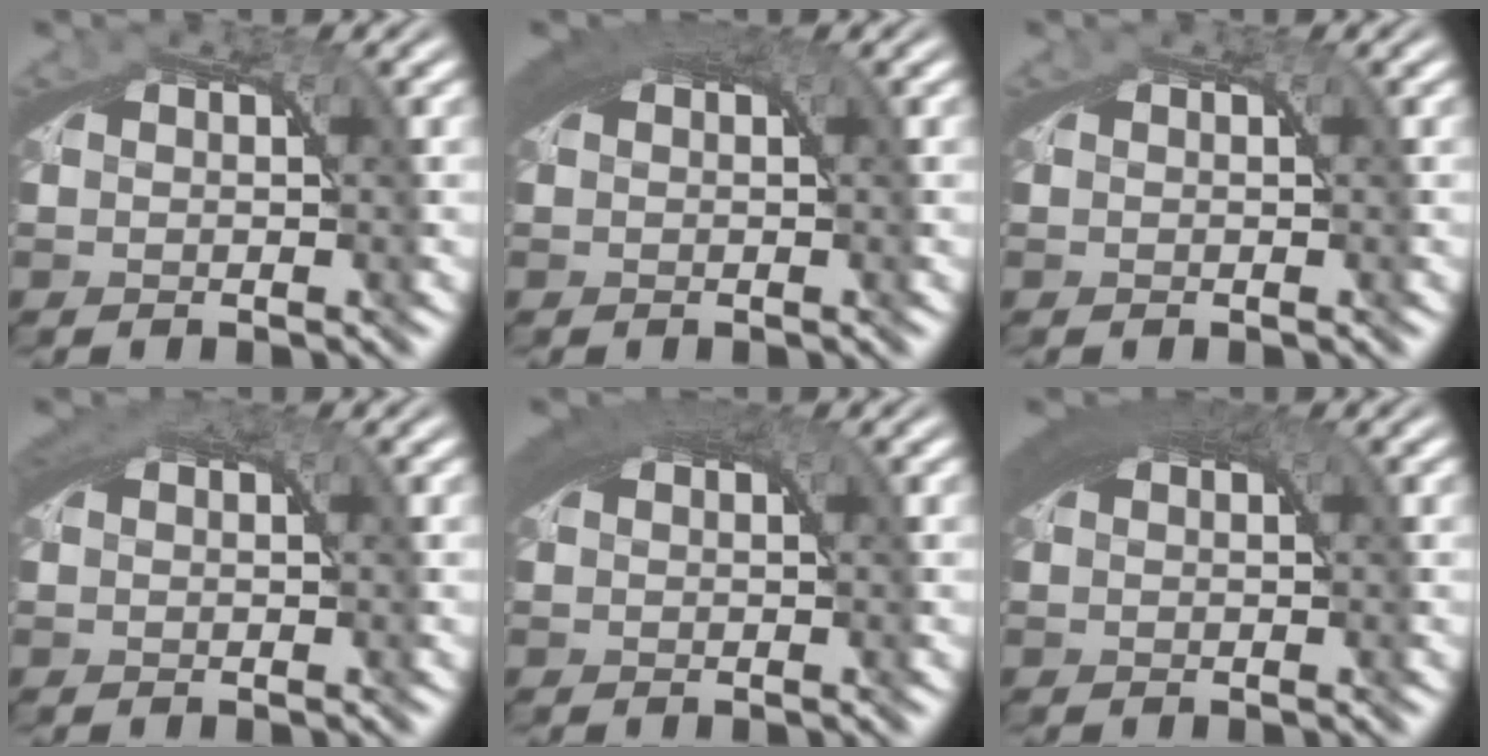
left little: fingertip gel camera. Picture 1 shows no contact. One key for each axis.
{"total": 3.5, "fx": 1.6, "fy": 1.2, "fz": 2.8, "tx": -0.041, "ty": 0.013, "tz": 0.021}
{"total": 0.0}
{"total": 2.1, "fx": 1.1, "fy": 0.9, "fz": 1.5, "tx": -0.022, "ty": 0.010, "tz": 0.014}
{"total": 3.6, "fx": 1.6, "fy": 1.2, "fz": 2.9, "tx": -0.041, "ty": 0.013, "tz": 0.021}
{"total": 4.6, "fx": 1.9, "fy": 1.6, "fz": 3.9, "tx": -0.053, "ty": 0.016, "tz": 0.025}